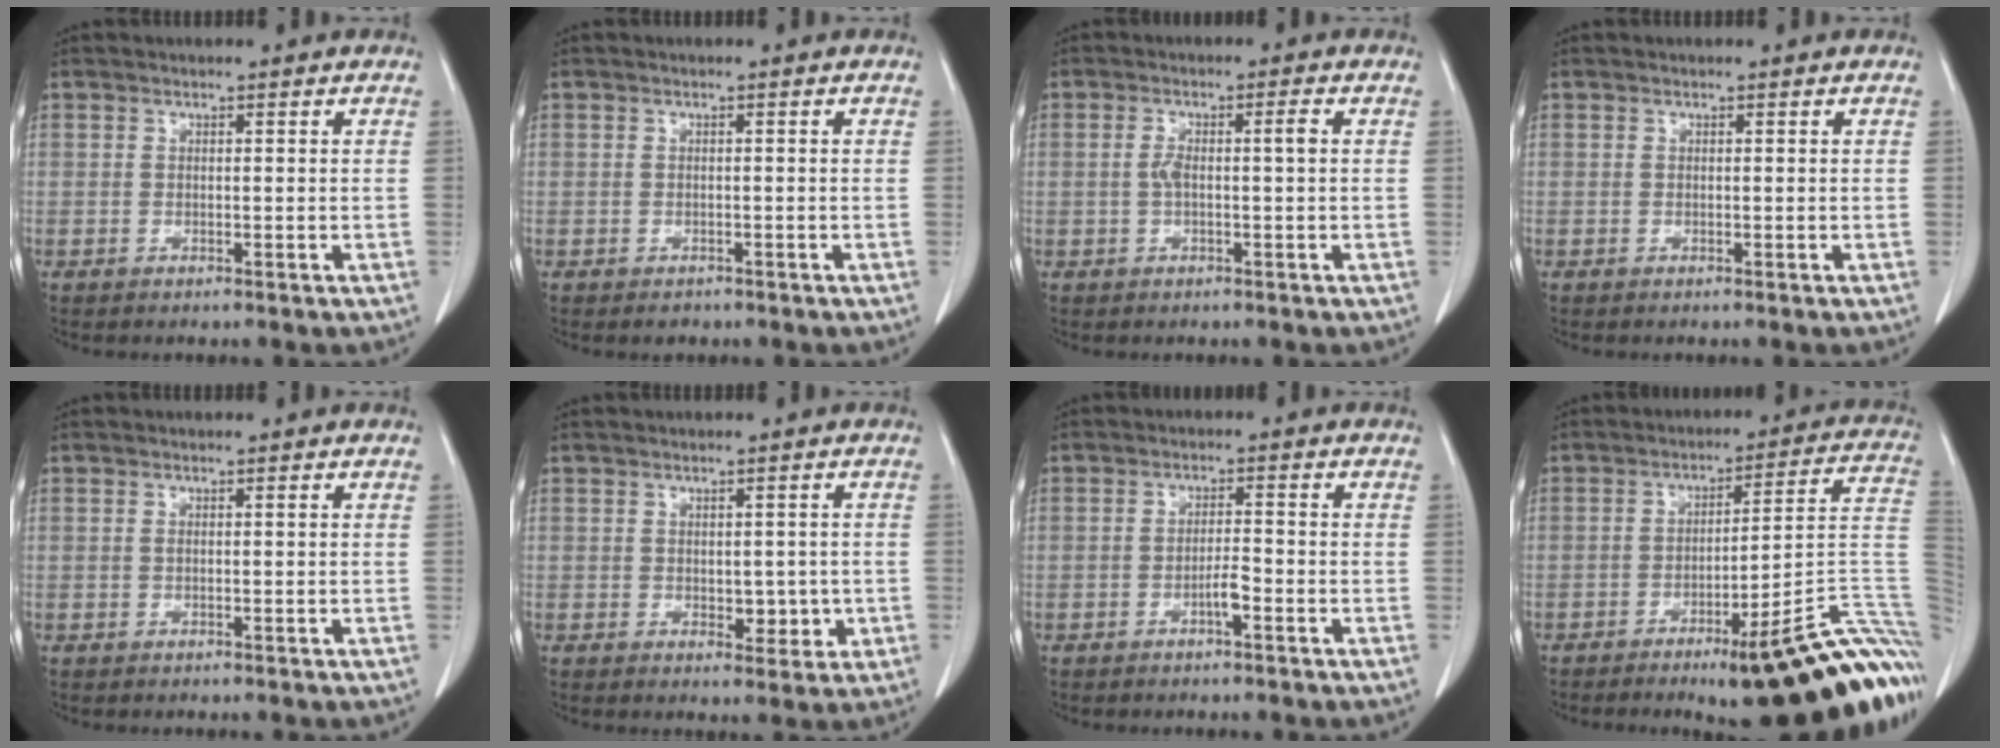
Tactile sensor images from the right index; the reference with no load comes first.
{"total": 1.2, "force": [-0.8, 0.8, 0.2], "torque": [-0.003, 0.002, -0.008]}
{"total": 3.5, "force": [0.0, 0.4, 3.5], "torque": [-0.071, 0.014, 0.004]}
{"total": 0.0}
{"total": 0.5, "force": [0.1, 0.1, 0.5], "torque": [-0.014, 0.002, 0.003]}
{"total": 3.7, "force": [-0.5, 2.3, 2.9], "torque": [-0.028, 0.000, 0.002]}
{"total": 2.5, "force": [-1.3, 0.3, 2.1], "torque": [-0.034, 0.002, -0.023]}
{"total": 23.0, "force": [-12.5, 3.4, 19.0], "torque": [-0.122, 0.028, -0.165]}